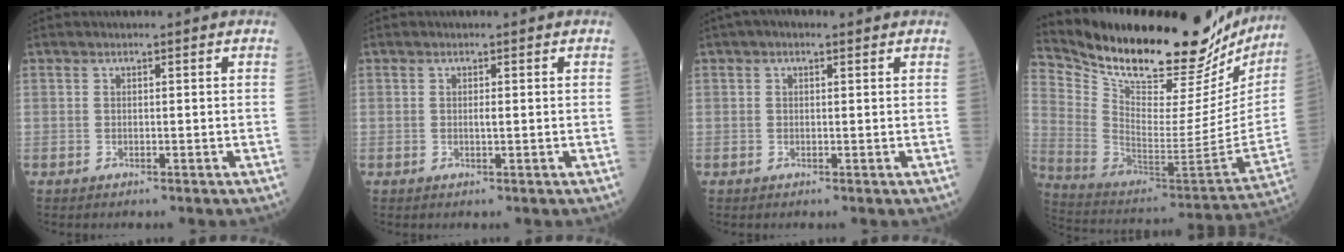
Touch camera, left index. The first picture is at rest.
{"total": 0.7, "force": [0.1, 0.1, 0.6], "torque": [-0.015, -0.001, 0.001]}
{"total": 1.9, "force": [1.2, 0.9, 1.3], "torque": [-0.027, 0.017, 0.017]}
{"total": 32.6, "force": [28.0, 8.0, 14.6], "torque": [-0.263, -0.073, 0.399]}